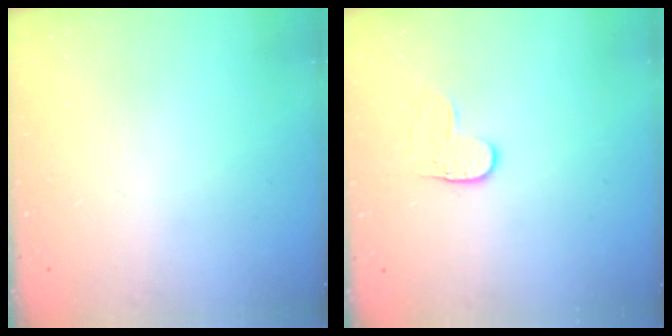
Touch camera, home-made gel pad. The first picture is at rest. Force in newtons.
{"total": 3.6, "press": 3.6, "slide": 0.4}